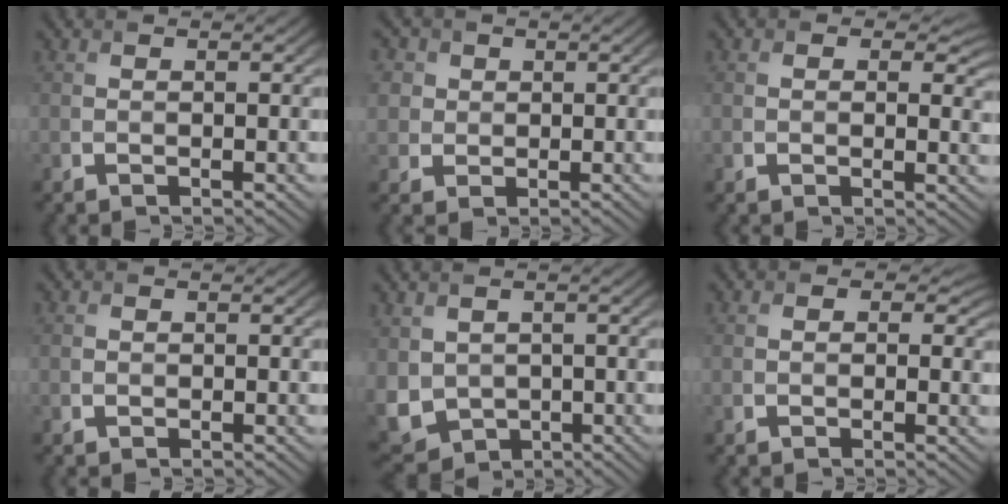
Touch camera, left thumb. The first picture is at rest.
{"total": 4.3, "force": [1.5, 3.8, 1.3], "torque": [-0.060, 0.003, 0.027]}
{"total": 3.2, "force": [0.8, 2.3, 2.0], "torque": [-0.032, -0.015, 0.005]}
{"total": 0.6, "force": [-0.2, 0.6, 0.3], "torque": [-0.003, -0.005, -0.004]}
{"total": 6.9, "force": [0.1, 5.6, 4.1], "torque": [-0.130, -0.021, 0.005]}
{"total": 1.9, "force": [0.2, 1.7, 0.9], "torque": [-0.018, -0.008, -0.004]}